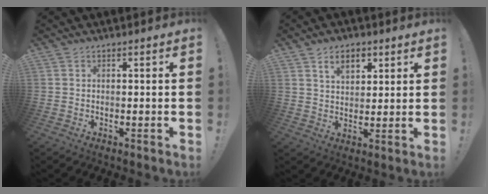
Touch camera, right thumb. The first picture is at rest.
{"total": 7.3, "force": [3.9, 4.6, 4.0], "torque": [-0.060, -0.008, 0.070]}